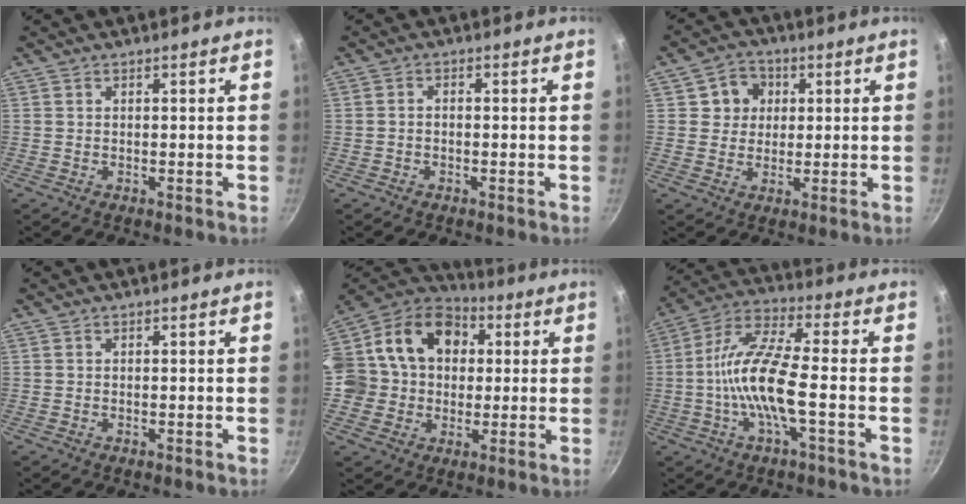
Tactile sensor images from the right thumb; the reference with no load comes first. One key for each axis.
{"total": 1.2, "fx": -0.5, "fy": 0.7, "fz": 0.8, "tx": -0.016, "ty": 0.011, "tz": -0.011}
{"total": 6.2, "fx": 1.7, "fy": 5.6, "fz": 2.0, "tx": 0.009, "ty": 0.004, "tz": 0.020}
{"total": 0.0}
{"total": 20.5, "fx": 2.8, "fy": 17.2, "fz": 10.7, "tx": -0.180, "ty": 0.048, "tz": 0.036}
{"total": 13.0, "fx": -2.4, "fy": 3.2, "fz": 12.4, "tx": -0.249, "ty": 0.032, "tz": -0.062}